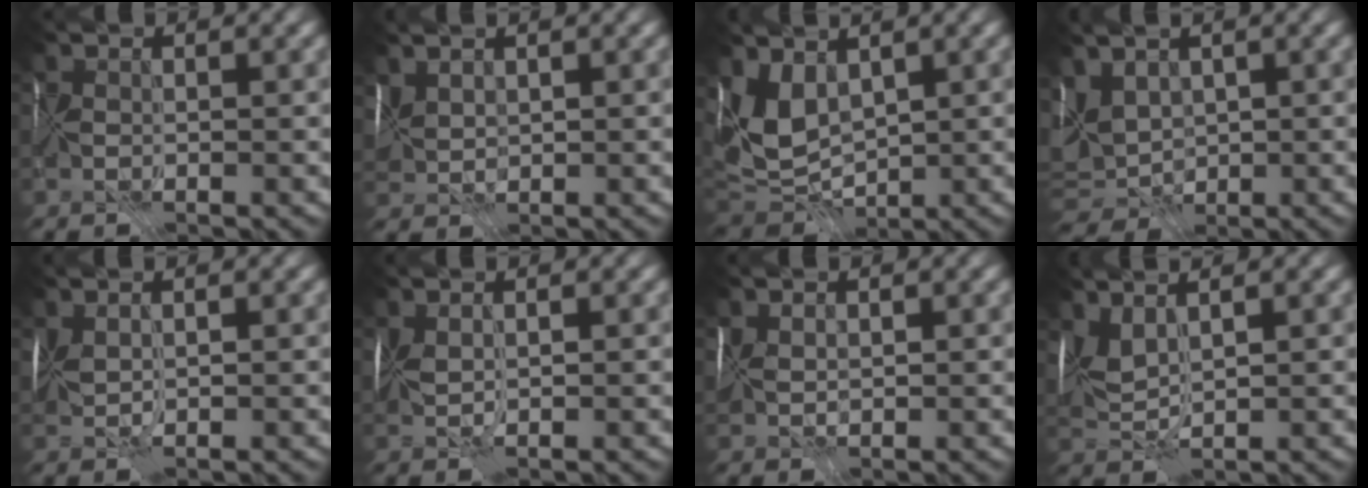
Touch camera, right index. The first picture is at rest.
{"total": 2.0, "force": [1.6, 1.1, 0.6], "torque": [-0.018, 0.012, 0.036]}
{"total": 5.0, "force": [2.2, 3.4, 3.0], "torque": [-0.062, -0.004, 0.045]}
{"total": 5.8, "force": [1.3, 4.2, 3.8], "torque": [-0.082, 0.003, 0.029]}
{"total": 2.3, "force": [0.1, 1.0, 2.0], "torque": [-0.040, 0.005, 0.002]}
{"total": 2.3, "force": [0.1, 0.9, 2.1], "torque": [-0.042, 0.004, 0.002]}
{"total": 1.9, "force": [0.9, 1.3, 0.9], "torque": [-0.023, 0.009, 0.019]}
{"total": 3.2, "force": [2.4, 0.9, 2.0], "torque": [-0.051, 0.016, 0.054]}